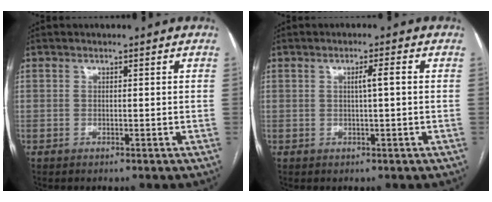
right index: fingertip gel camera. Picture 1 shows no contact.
{"total": 2.1, "force": [0.2, -0.3, 2.0], "torque": [-0.033, 0.003, 0.004]}